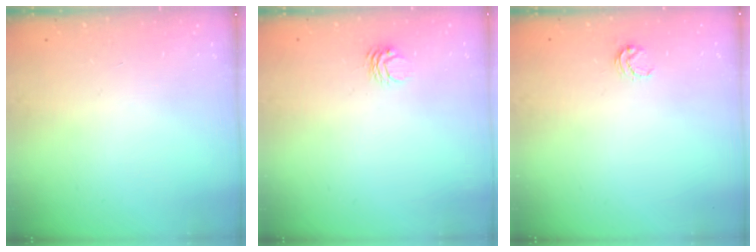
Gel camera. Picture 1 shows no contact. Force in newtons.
{"total": 2.7, "press": 2.7, "slide": 0.2}
{"total": 3.8, "press": 3.8, "slide": 0.3}